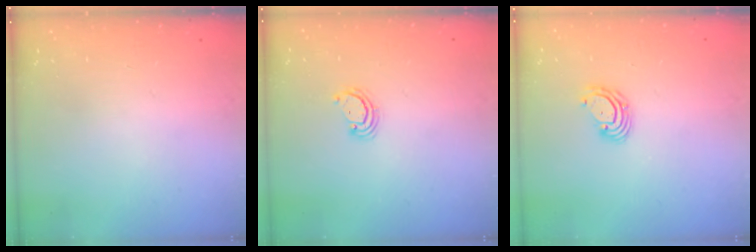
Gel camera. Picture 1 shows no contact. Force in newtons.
{"total": 2.9, "press": 2.8, "slide": 0.3}
{"total": 5.1, "press": 5.0, "slide": 0.6}